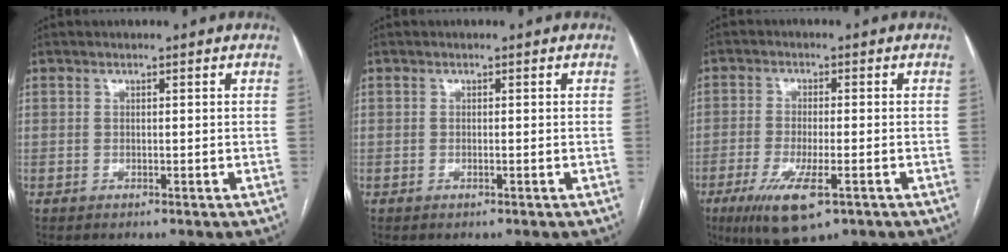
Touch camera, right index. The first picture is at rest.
{"total": 0.0}
{"total": 9.5, "force": [-4.9, 2.4, 7.8], "torque": [-0.142, -0.023, -0.077]}